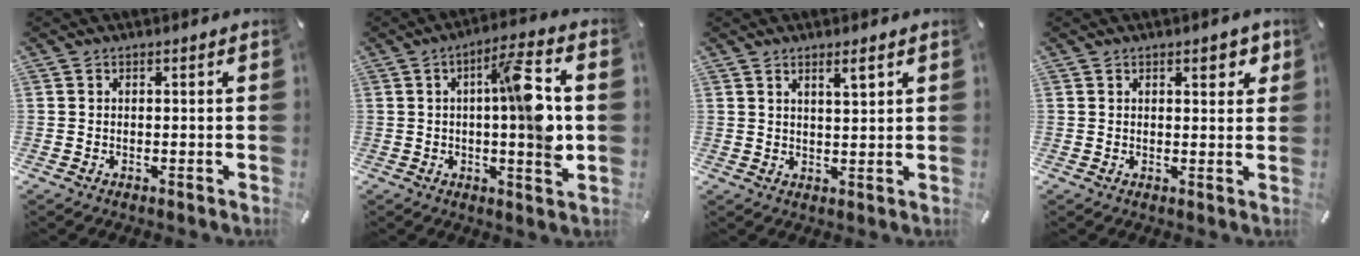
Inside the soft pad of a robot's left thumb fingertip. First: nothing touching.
{"total": 14.4, "force": [1.1, 2.8, 14.1], "torque": [-0.218, -0.005, 0.013]}
{"total": 3.3, "force": [2.4, 0.5, 2.3], "torque": [-0.039, -0.008, 0.040]}
{"total": 3.1, "force": [1.7, 1.5, 2.1], "torque": [-0.021, -0.005, 0.025]}